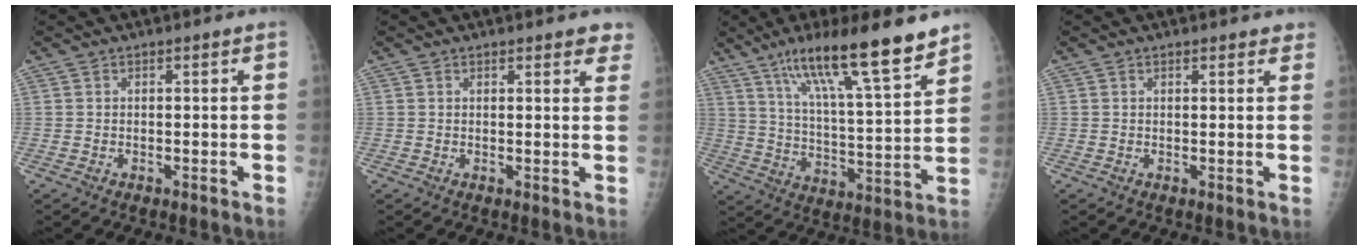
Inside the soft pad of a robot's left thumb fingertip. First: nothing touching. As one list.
[{"total": 3.9, "force": [3.1, 1.3, 2.0], "torque": [0.006, -0.009, 0.030]}, {"total": 18.8, "force": [13.1, 2.5, 13.3], "torque": [-0.197, -0.063, 0.219]}, {"total": 2.1, "force": [1.8, 0.8, 0.8], "torque": [0.012, -0.002, 0.016]}]